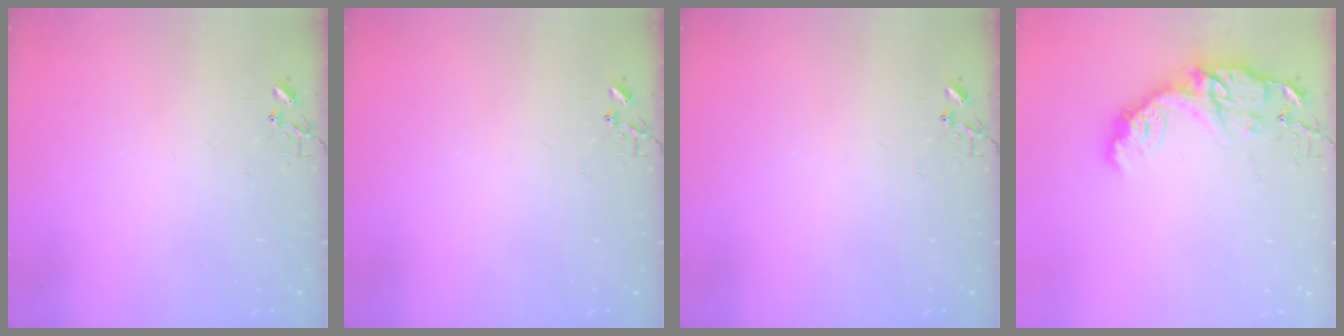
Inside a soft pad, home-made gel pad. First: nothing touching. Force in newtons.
{"total": 0.0}
{"total": 0.0}
{"total": 14.8, "press": 14.8, "slide": 1.1}